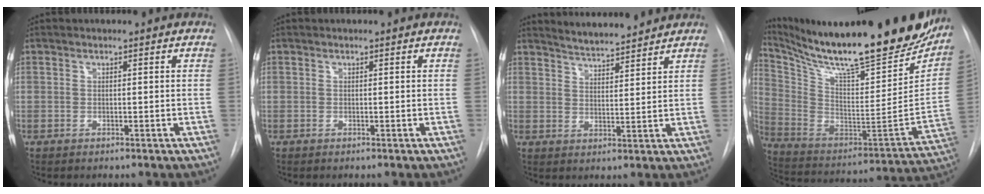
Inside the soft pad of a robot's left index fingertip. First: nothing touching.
{"total": 0.0}
{"total": 7.5, "force": [7.3, 0.5, 1.7], "torque": [-0.037, 0.008, 0.114]}
{"total": 32.8, "force": [26.8, 5.4, 18.0], "torque": [-0.317, -0.065, 0.391]}